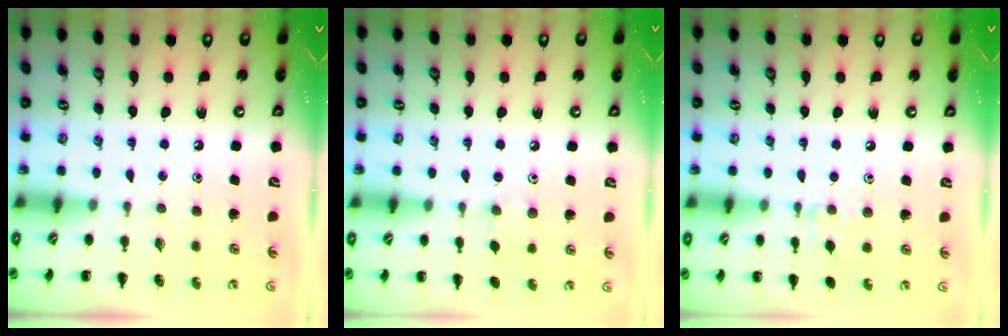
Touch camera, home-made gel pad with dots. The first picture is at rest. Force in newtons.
{"total": 4.9, "press": 4.5, "slide": 1.9}
{"total": 5.2, "press": 5.0, "slide": 1.3}